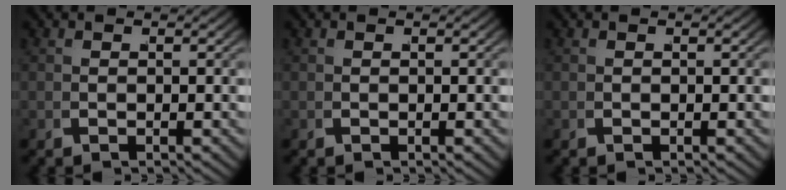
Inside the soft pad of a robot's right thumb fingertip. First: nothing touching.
{"total": 0.0}
{"total": 0.0}